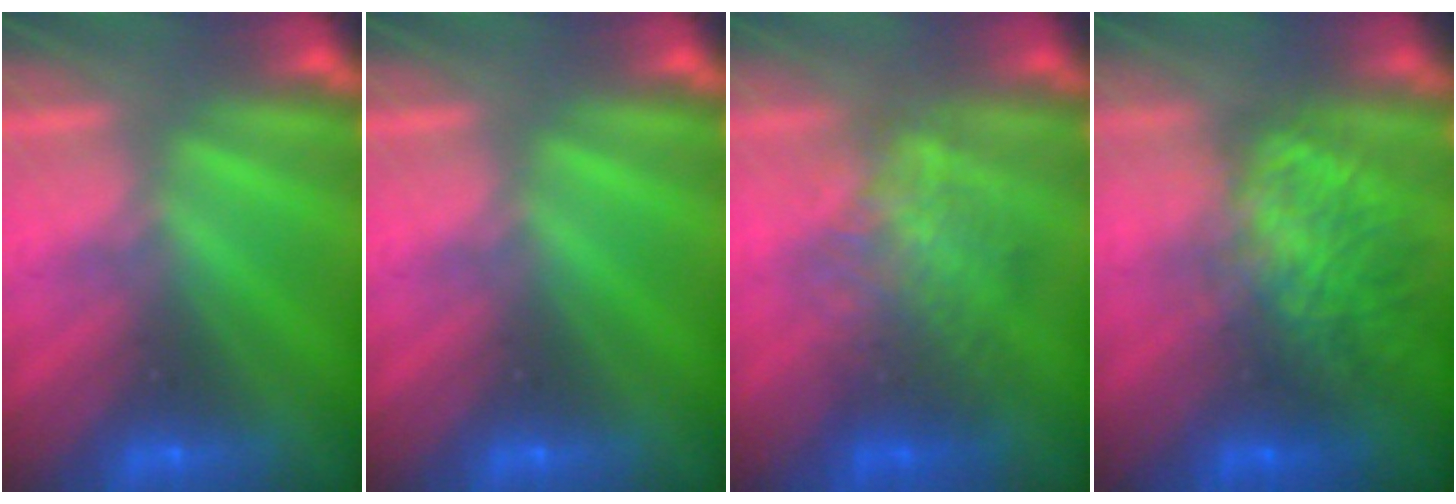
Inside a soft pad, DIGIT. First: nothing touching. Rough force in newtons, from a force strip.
{"total": 0.0}
{"total": 2.2}
{"total": 10.2}